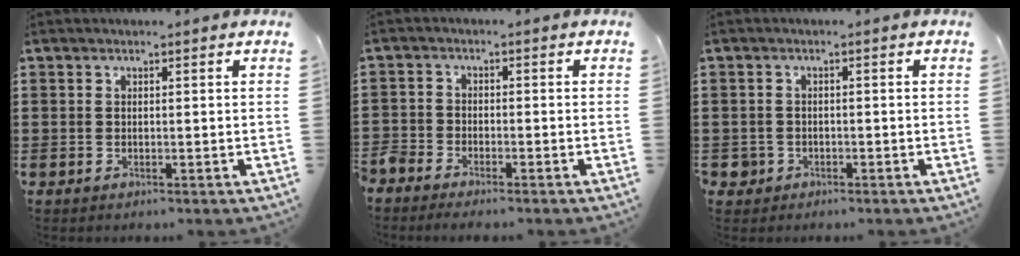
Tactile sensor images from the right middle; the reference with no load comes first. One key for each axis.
{"total": 2.5, "fx": -2.4, "fy": 0.6, "fz": 0.2, "tx": -0.016, "ty": 0.001, "tz": -0.055}
{"total": 1.5, "fx": -0.9, "fy": 1.2, "fz": 0.2, "tx": -0.016, "ty": -0.002, "tz": -0.025}